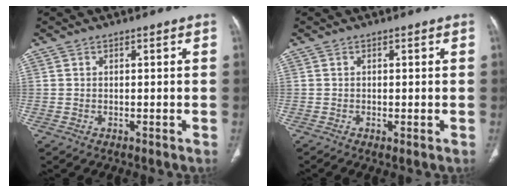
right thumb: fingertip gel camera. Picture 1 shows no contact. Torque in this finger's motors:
{"motor_torque": [1.91, 2.63, -0.24, 0.02, 0.08]}